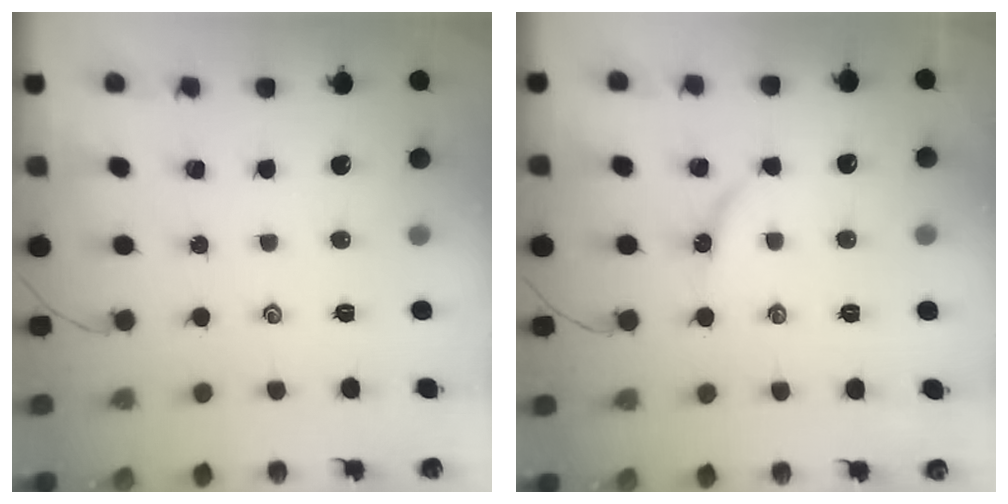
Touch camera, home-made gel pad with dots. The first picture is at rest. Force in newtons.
{"total": 2.5, "press": 2.5, "slide": 0.4}